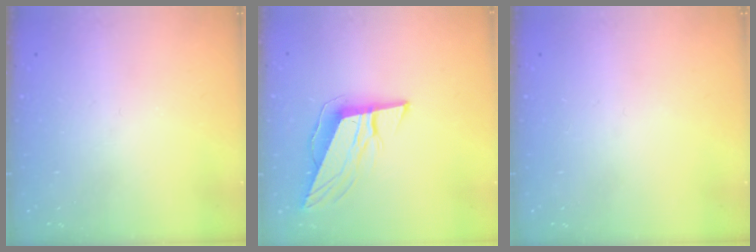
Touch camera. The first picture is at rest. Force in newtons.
{"total": 10.3, "press": 10.2, "slide": 1.9}
{"total": 0.0}